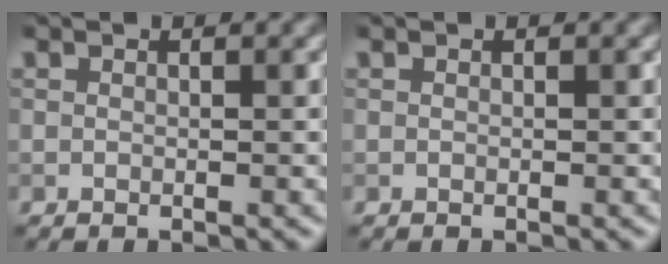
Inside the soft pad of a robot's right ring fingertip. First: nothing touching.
{"total": 0.0}